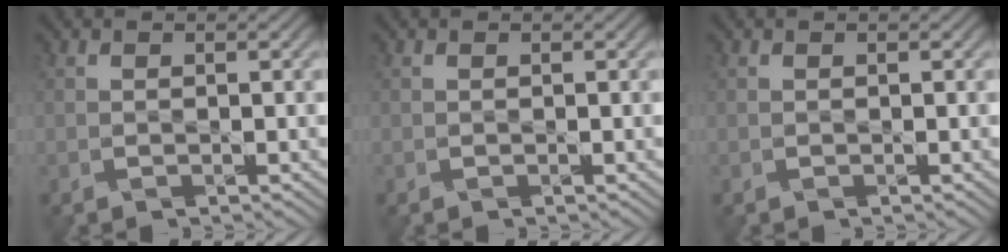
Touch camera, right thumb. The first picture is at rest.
{"total": 0.0}
{"total": 0.0}